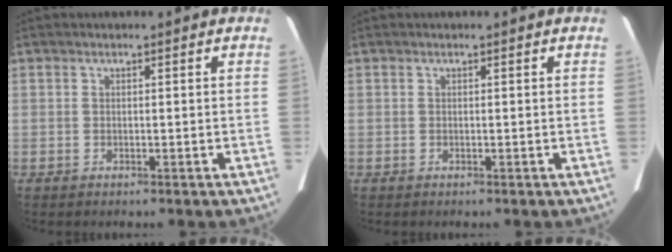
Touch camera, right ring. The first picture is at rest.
{"total": 0.0}